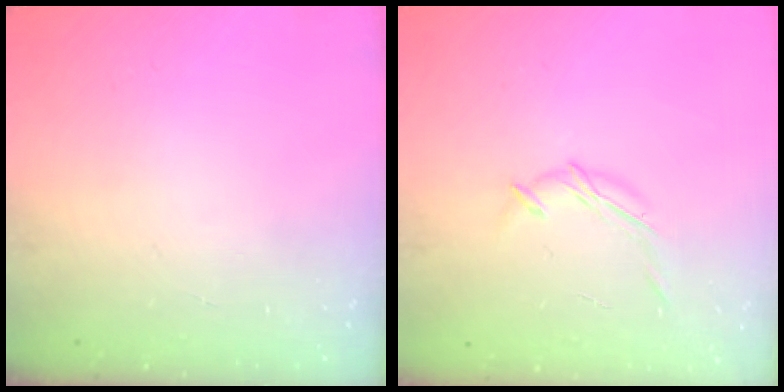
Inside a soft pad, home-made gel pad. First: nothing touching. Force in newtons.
{"total": 5.4, "press": 5.3, "slide": 0.9}